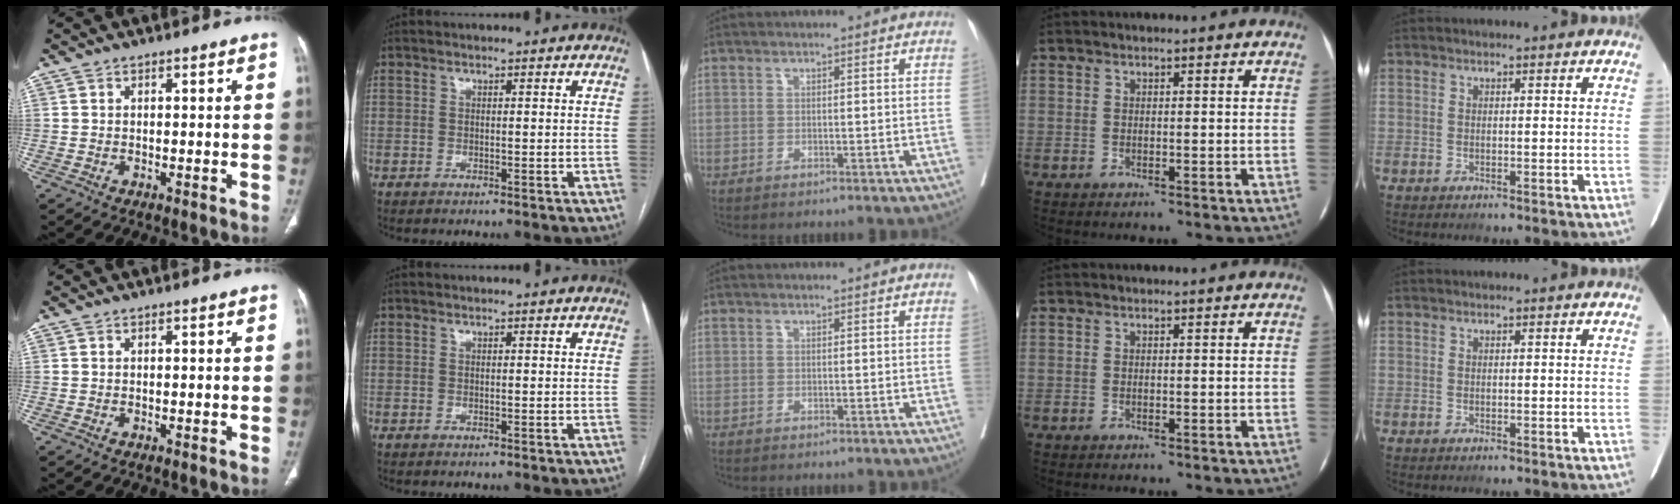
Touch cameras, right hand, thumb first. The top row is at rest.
{}